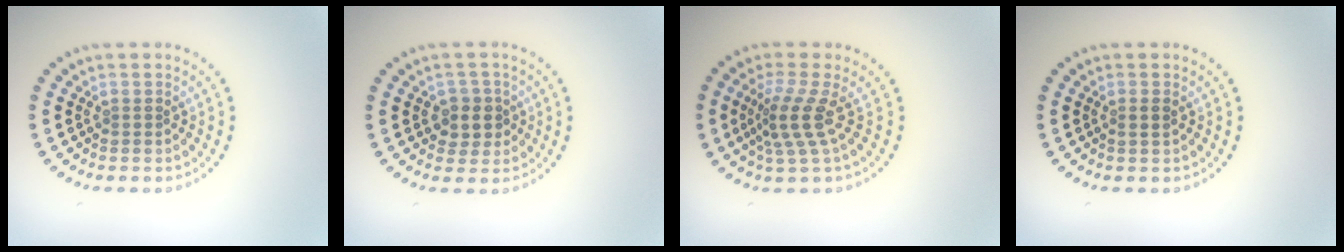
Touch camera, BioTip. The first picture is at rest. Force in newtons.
{"total": 2.5, "press": 2.3, "slide": 0.8}
{"total": 3.4, "press": 2.4, "slide": 2.5}
{"total": 0.9, "press": 0.7, "slide": 0.6}